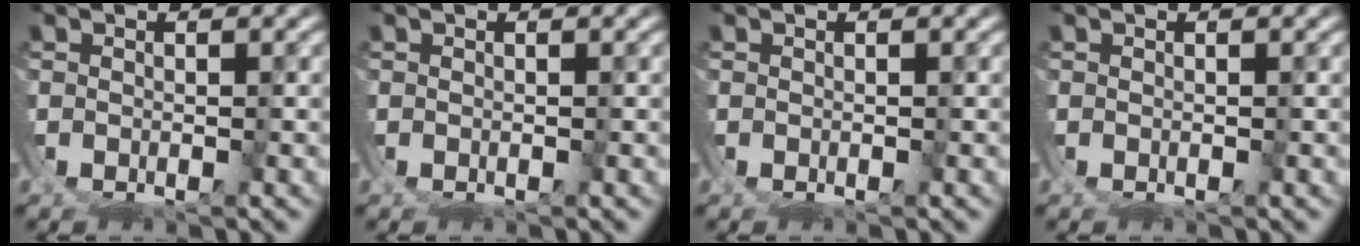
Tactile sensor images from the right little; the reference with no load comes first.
{"total": 0.0}
{"total": 0.0}
{"total": 0.0}